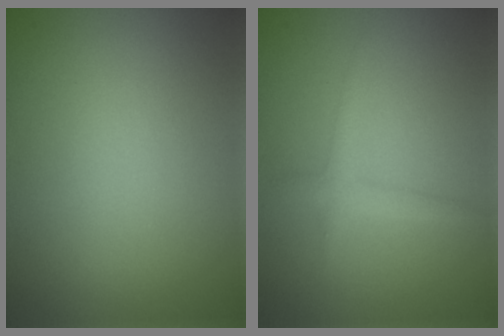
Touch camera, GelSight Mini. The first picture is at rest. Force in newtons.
{"total": 1.6, "press": 1.6, "slide": 0.1}